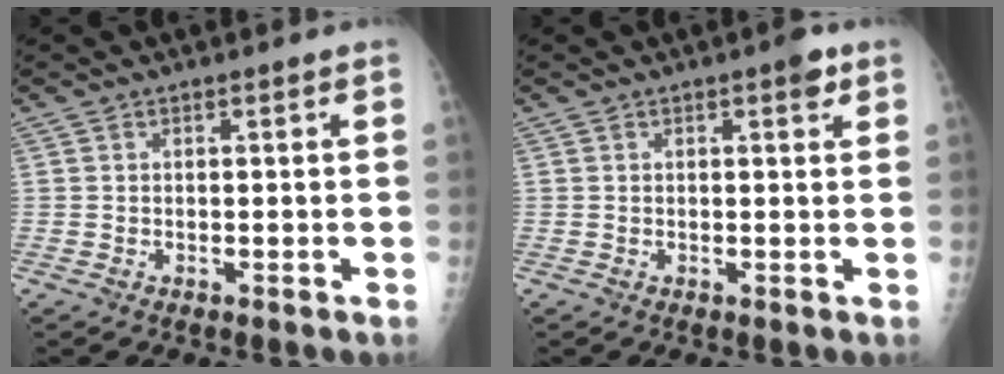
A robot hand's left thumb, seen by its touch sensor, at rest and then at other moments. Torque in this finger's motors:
{"motor_torque": [0.27, 0.21, 0.36, -0.12, 0.03]}